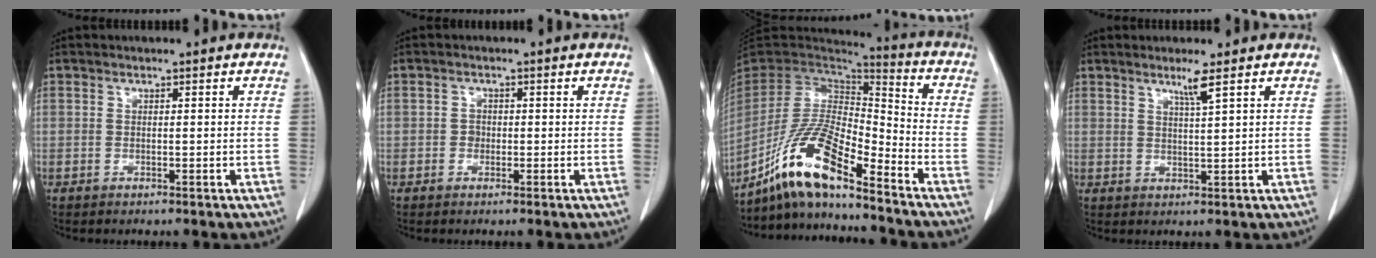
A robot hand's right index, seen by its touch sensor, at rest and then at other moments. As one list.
[{"total": 1.2, "force": [-0.2, 1.1, 0.5], "torque": [-0.005, 0.004, -0.004]}, {"total": 14.6, "force": [-10.3, 2.4, 10.1], "torque": [-0.197, 0.002, -0.191]}, {"total": 2.7, "force": [1.8, -0.8, 2.0], "torque": [-0.039, -0.008, 0.036]}]